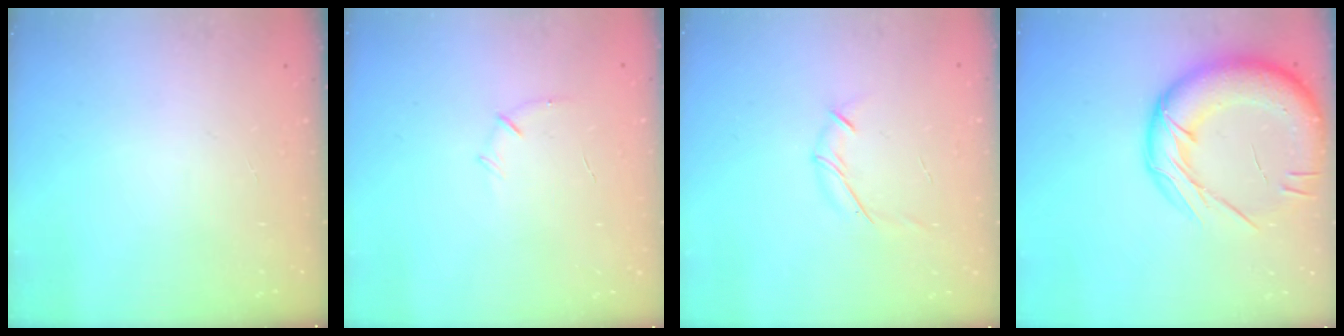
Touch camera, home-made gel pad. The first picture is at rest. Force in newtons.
{"total": 5.4, "press": 5.3, "slide": 1.4}
{"total": 5.9, "press": 5.8, "slide": 1.4}
{"total": 24.5, "press": 24.0, "slide": 4.6}